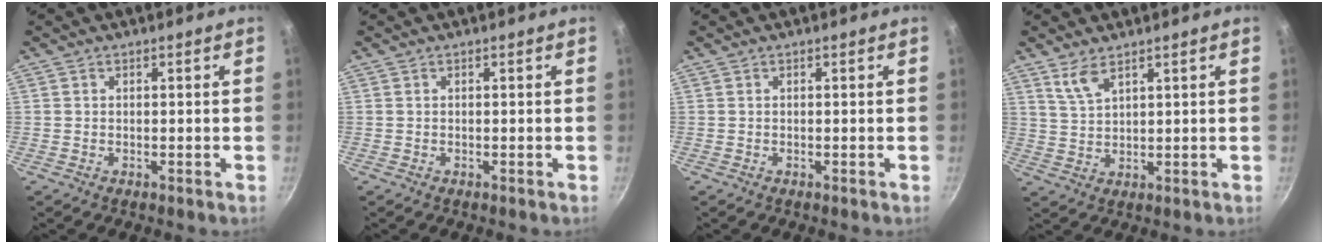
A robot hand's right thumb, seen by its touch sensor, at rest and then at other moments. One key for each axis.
{"total": 0.0}
{"total": 0.0}
{"total": 4.3, "fx": 3.0, "fy": 1.5, "fz": 2.7, "tx": -0.052, "ty": -0.018, "tz": 0.067}